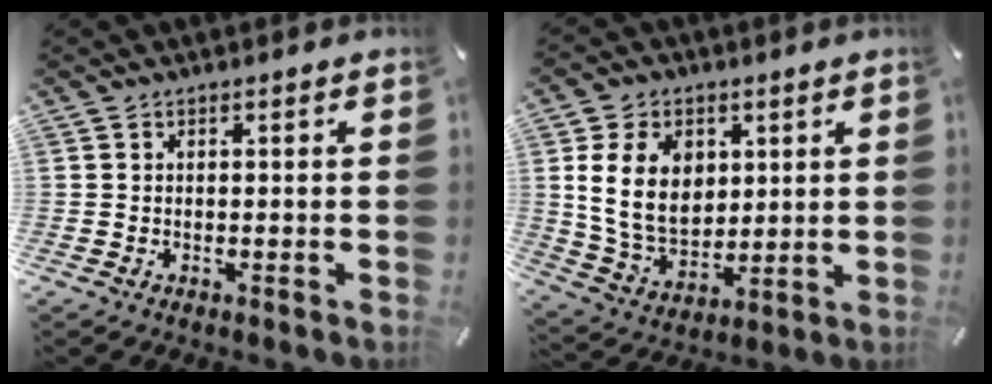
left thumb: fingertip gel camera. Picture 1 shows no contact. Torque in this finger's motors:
{"motor_torque": [2.40, 2.61, 1.72, -0.17, 0.24]}